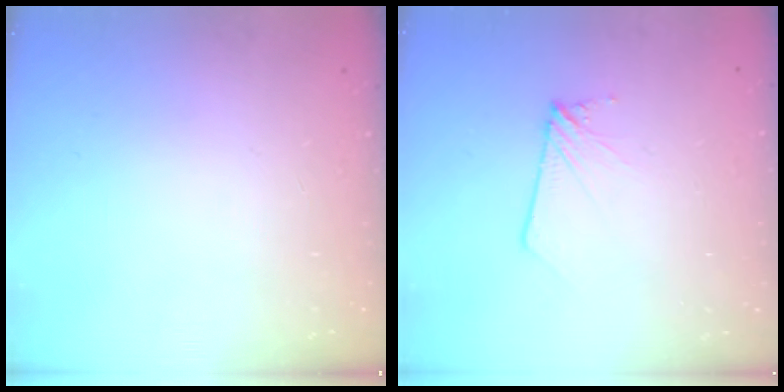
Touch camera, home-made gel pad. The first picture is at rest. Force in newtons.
{"total": 2.8, "press": 2.8, "slide": 0.4}